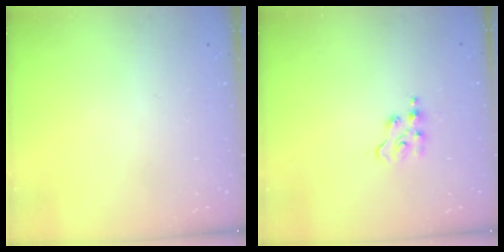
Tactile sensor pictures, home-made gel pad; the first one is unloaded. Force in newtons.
{"total": 3.6, "press": 3.5, "slide": 0.6}